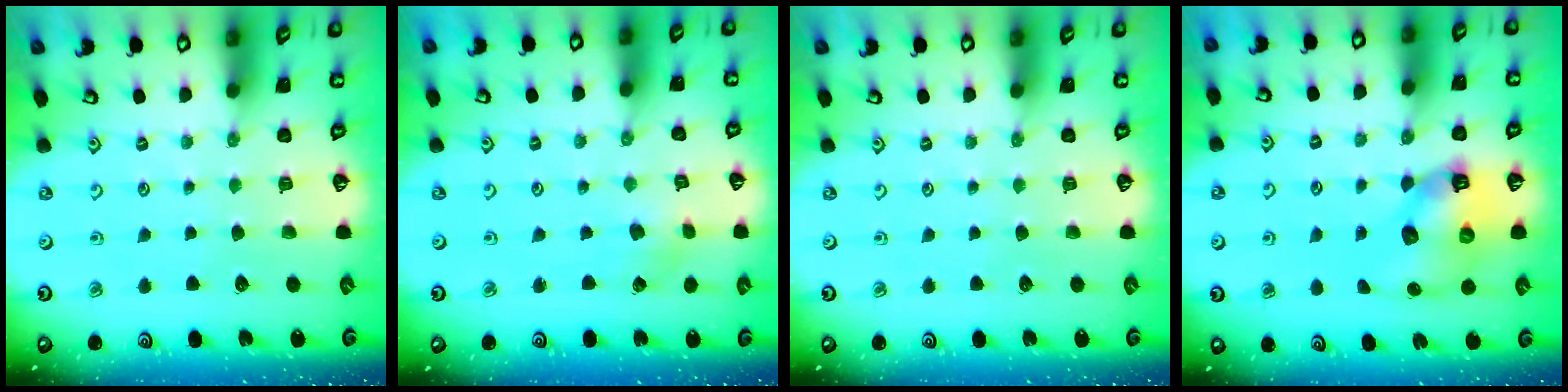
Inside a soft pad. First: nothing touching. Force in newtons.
{"total": 2.1, "press": 2.0, "slide": 0.3}
{"total": 0.0}
{"total": 10.7, "press": 10.6, "slide": 1.5}